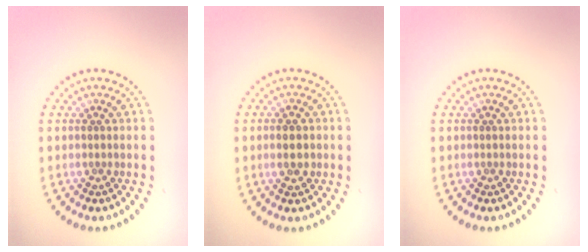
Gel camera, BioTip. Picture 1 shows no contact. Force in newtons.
{"total": 2.2, "press": 2.2, "slide": 0.3}
{"total": 0.0}